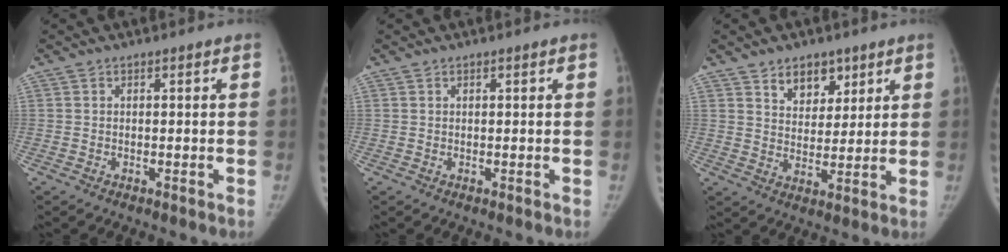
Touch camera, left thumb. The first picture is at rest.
{"total": 0.0}
{"total": 7.1, "force": [4.5, 4.5, 3.2], "torque": [-0.015, -0.028, 0.077]}